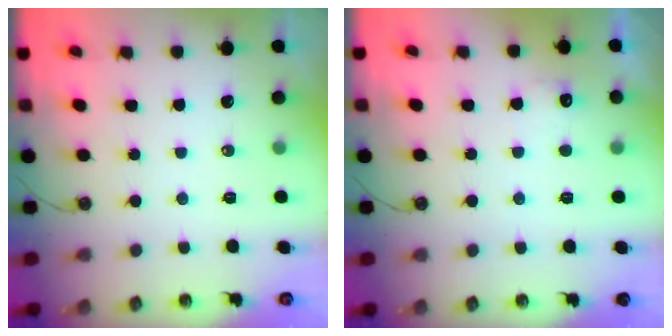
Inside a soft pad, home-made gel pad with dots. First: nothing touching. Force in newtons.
{"total": 5.8, "press": 5.8, "slide": 0.4}